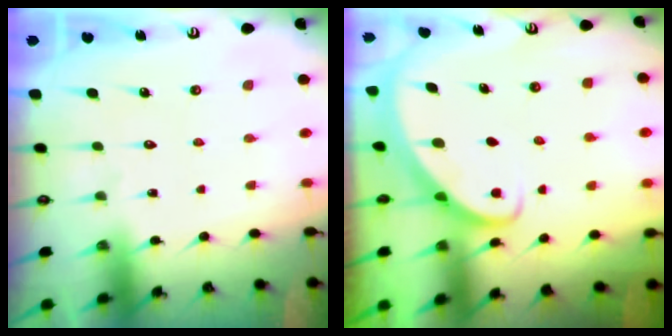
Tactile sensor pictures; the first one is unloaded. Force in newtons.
{"total": 2.6, "press": 2.6, "slide": 0.3}